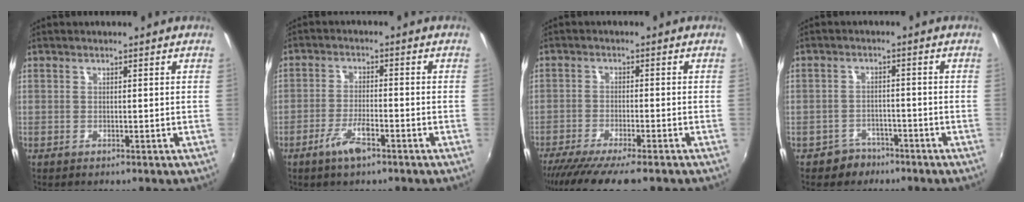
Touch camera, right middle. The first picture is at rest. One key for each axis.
{"total": 5.4, "fx": -3.4, "fy": 1.5, "fz": 3.9, "tx": -0.086, "ty": -0.005, "tz": -0.064}
{"total": 11.2, "fx": -9.0, "fy": 1.2, "fz": 6.6, "tx": -0.138, "ty": -0.043, "tz": -0.149}
{"total": 3.5, "fx": -2.5, "fy": 2.5, "fz": -0.1, "tx": -0.007, "ty": 0.011, "tz": -0.038}